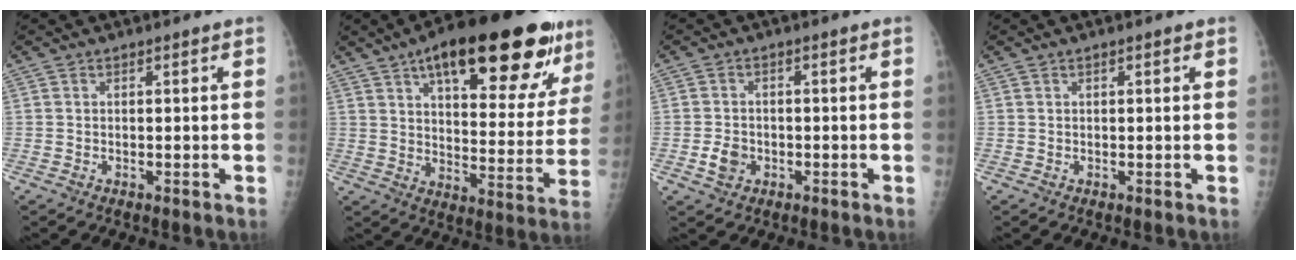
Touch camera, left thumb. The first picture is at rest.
{"total": 29.1, "force": [16.7, 10.2, 21.5], "torque": [-0.276, -0.028, 0.241]}
{"total": 3.5, "force": [-1.1, 2.8, 1.8], "torque": [-0.026, 0.005, -0.018]}
{"total": 0.7, "force": [0.4, 0.2, 0.6], "torque": [-0.009, 0.001, 0.005]}